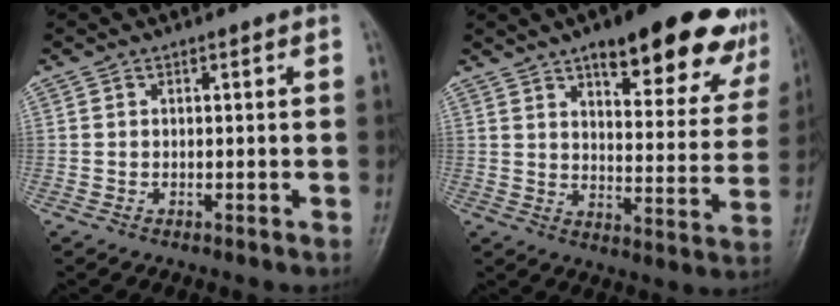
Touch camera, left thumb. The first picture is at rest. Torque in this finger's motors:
{"motor_torque": [0.58, 0.61, 1.48, -1.29, 0.11]}